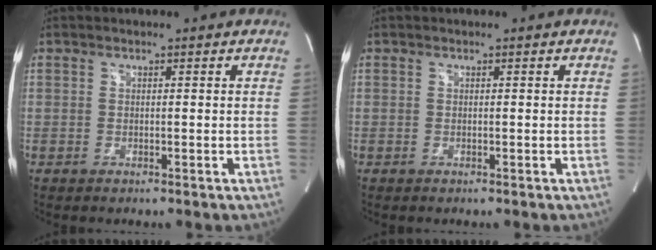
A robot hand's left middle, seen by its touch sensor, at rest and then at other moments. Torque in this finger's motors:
{"motor_torque": [0.00, 0.00, 0.02, 0.00]}